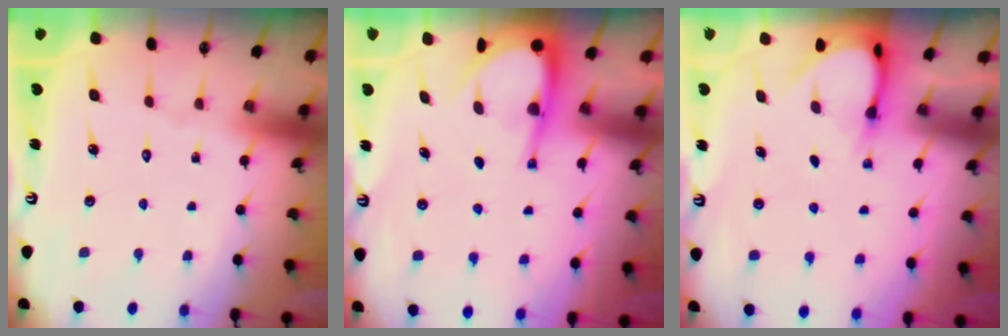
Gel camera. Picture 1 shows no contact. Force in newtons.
{"total": 5.9, "press": 5.8, "slide": 0.8}
{"total": 3.9, "press": 3.9, "slide": 0.3}